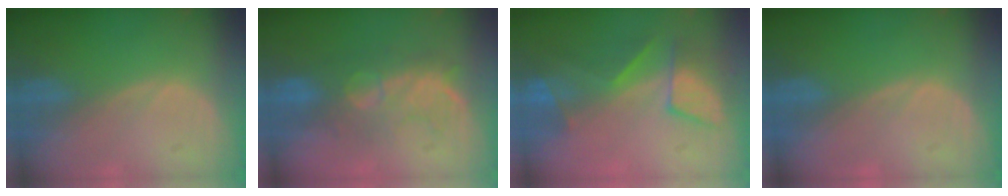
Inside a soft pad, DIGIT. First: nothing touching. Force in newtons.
{"total": 7.9, "press": 7.7, "slide": 1.3}
{"total": 8.0, "press": 7.4, "slide": 3.2}
{"total": 0.0}